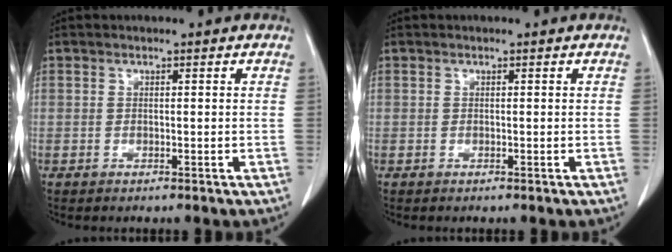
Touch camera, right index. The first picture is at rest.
{"total": 0.0}